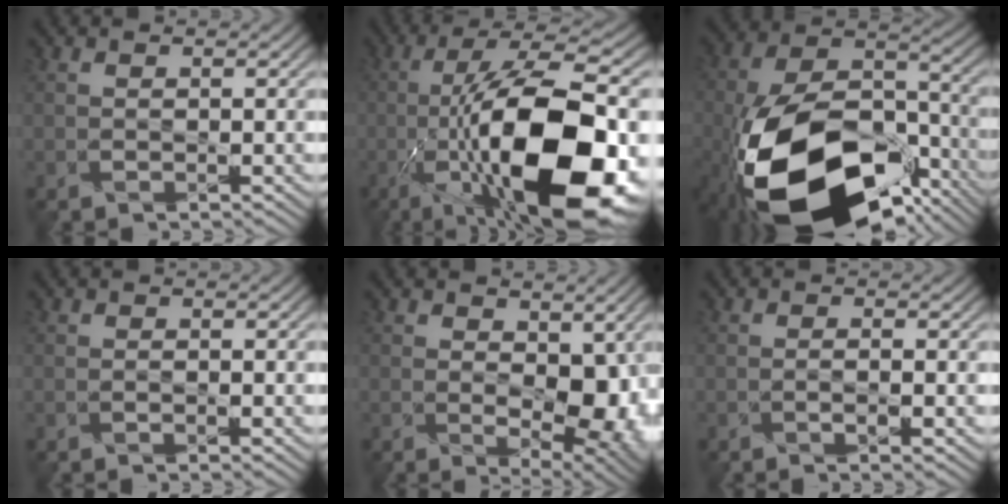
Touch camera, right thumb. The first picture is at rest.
{"total": 18.0, "force": [-5.4, 6.5, 15.9], "torque": [-0.274, 0.008, -0.092]}
{"total": 21.8, "force": [-11.2, 11.8, 14.5], "torque": [-0.307, -0.065, -0.163]}
{"total": 0.7, "force": [-0.4, 0.1, 0.6], "torque": [-0.006, -0.005, -0.009]}
{"total": 7.9, "force": [-0.7, 4.7, 6.3], "torque": [-0.085, -0.033, 0.012]}
{"total": 1.5, "force": [-0.6, 0.3, 1.3], "torque": [-0.020, -0.002, -0.016]}